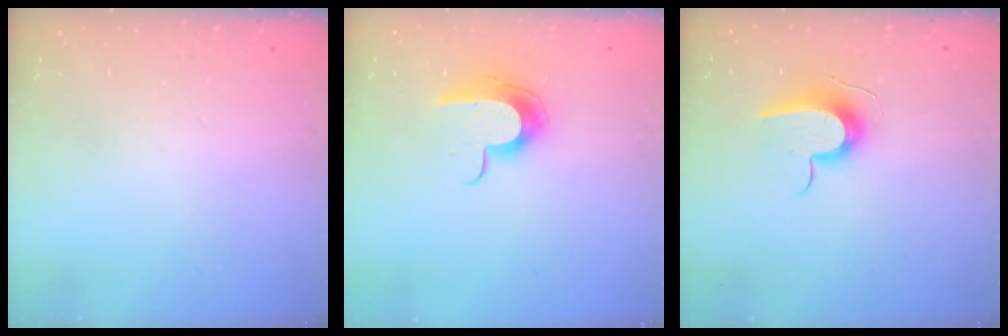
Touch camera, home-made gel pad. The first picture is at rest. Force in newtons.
{"total": 11.6, "press": 11.6, "slide": 0.8}
{"total": 10.8, "press": 10.8, "slide": 0.2}